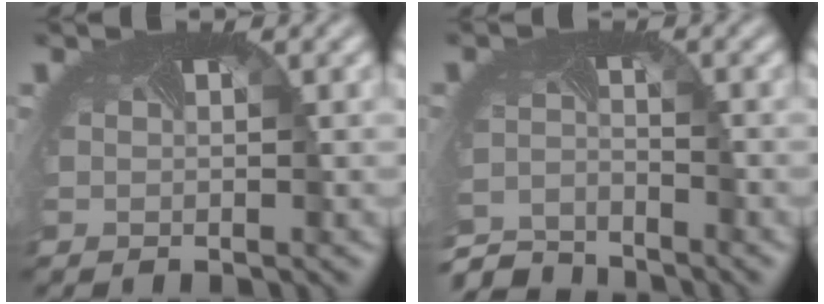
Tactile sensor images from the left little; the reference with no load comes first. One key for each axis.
{"total": 5.5, "fx": -5.5, "fy": 0.7, "fz": 0.3, "tx": -0.015, "ty": -0.024, "tz": -0.106}